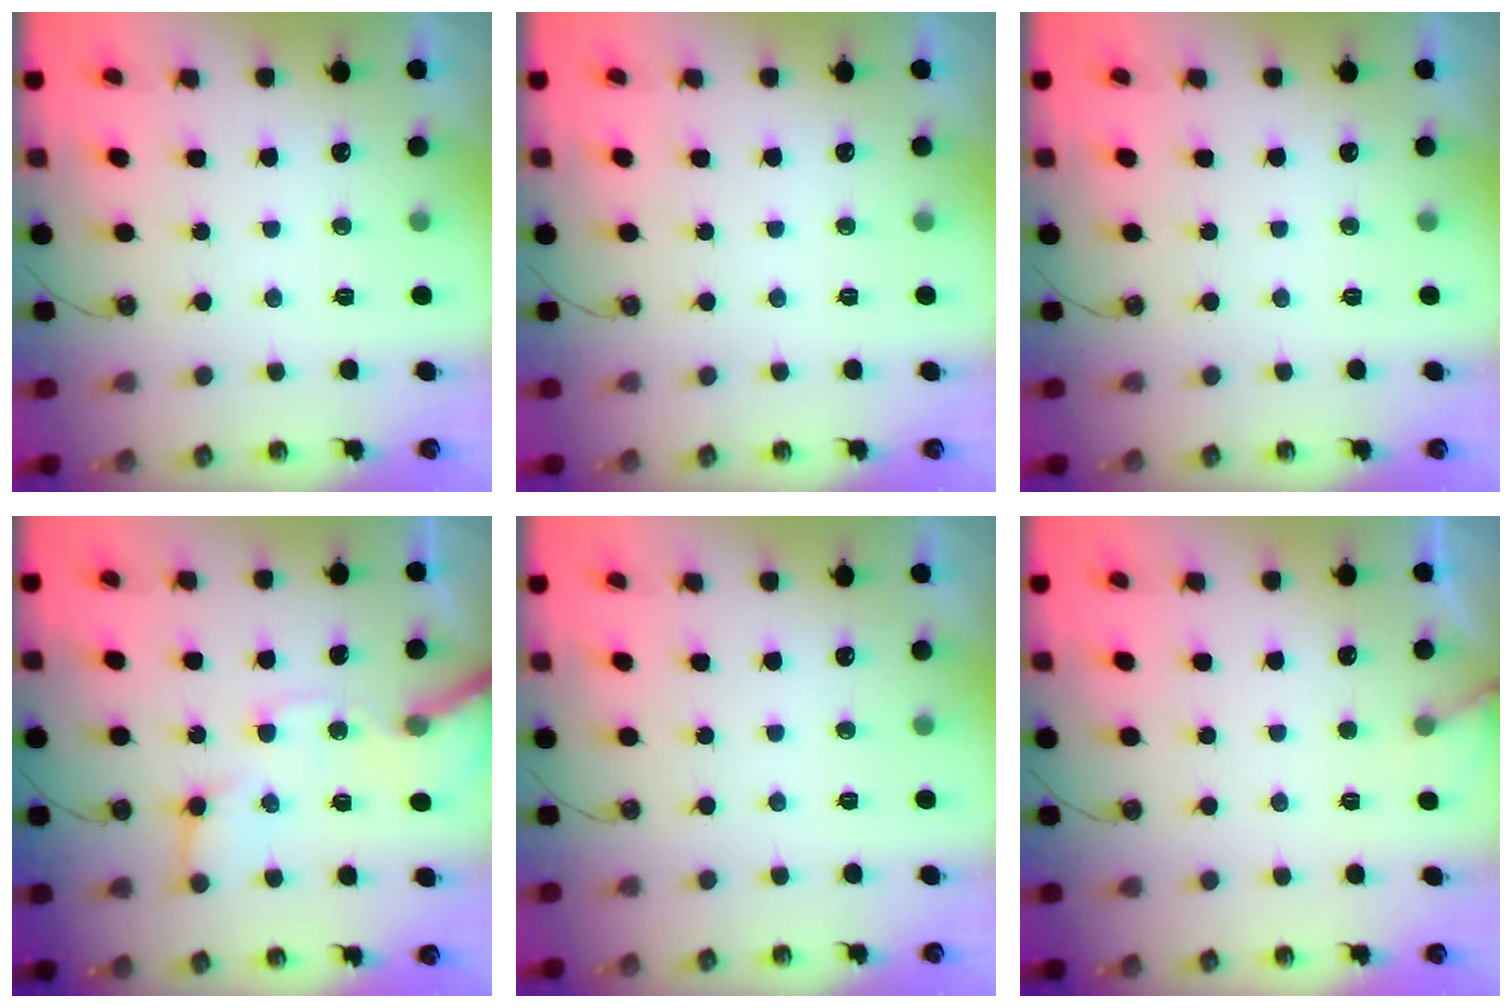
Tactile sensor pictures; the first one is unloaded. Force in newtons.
{"total": 0.0}
{"total": 0.0}
{"total": 12.5, "press": 12.3, "slide": 2.0}
{"total": 0.0}
{"total": 4.0, "press": 4.0, "slide": 0.3}